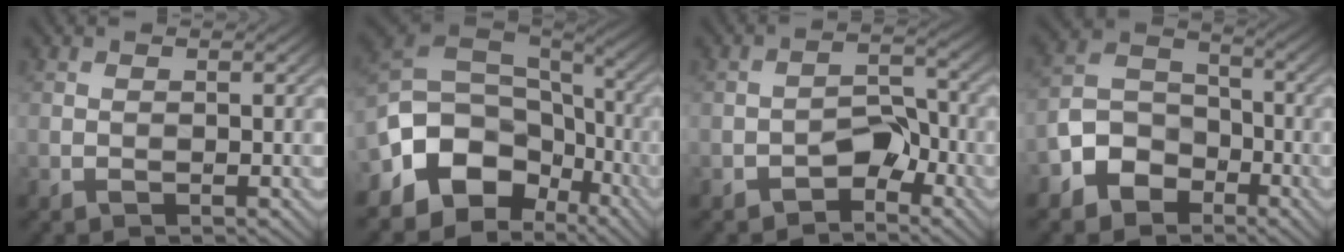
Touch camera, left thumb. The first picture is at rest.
{"total": 13.3, "force": [-4.9, 10.0, 7.2], "torque": [-0.185, -0.030, -0.071]}
{"total": 3.9, "force": [-2.7, 1.8, 2.1], "torque": [-0.032, 0.013, -0.045]}
{"total": 7.0, "force": [-4.4, 4.8, 2.6], "torque": [-0.066, -0.007, -0.104]}